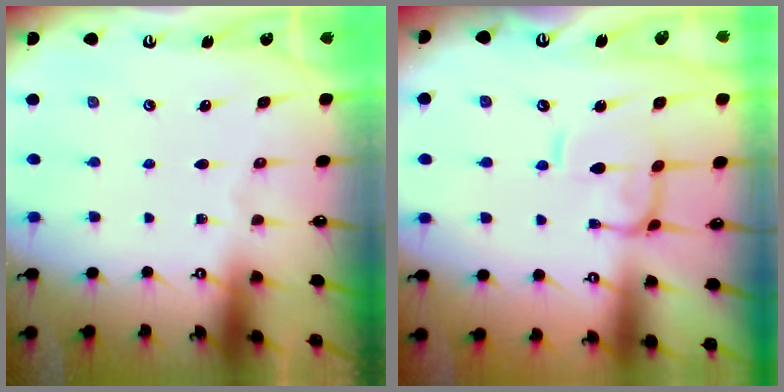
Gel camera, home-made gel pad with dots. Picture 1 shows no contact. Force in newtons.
{"total": 2.6, "press": 2.5, "slide": 0.6}